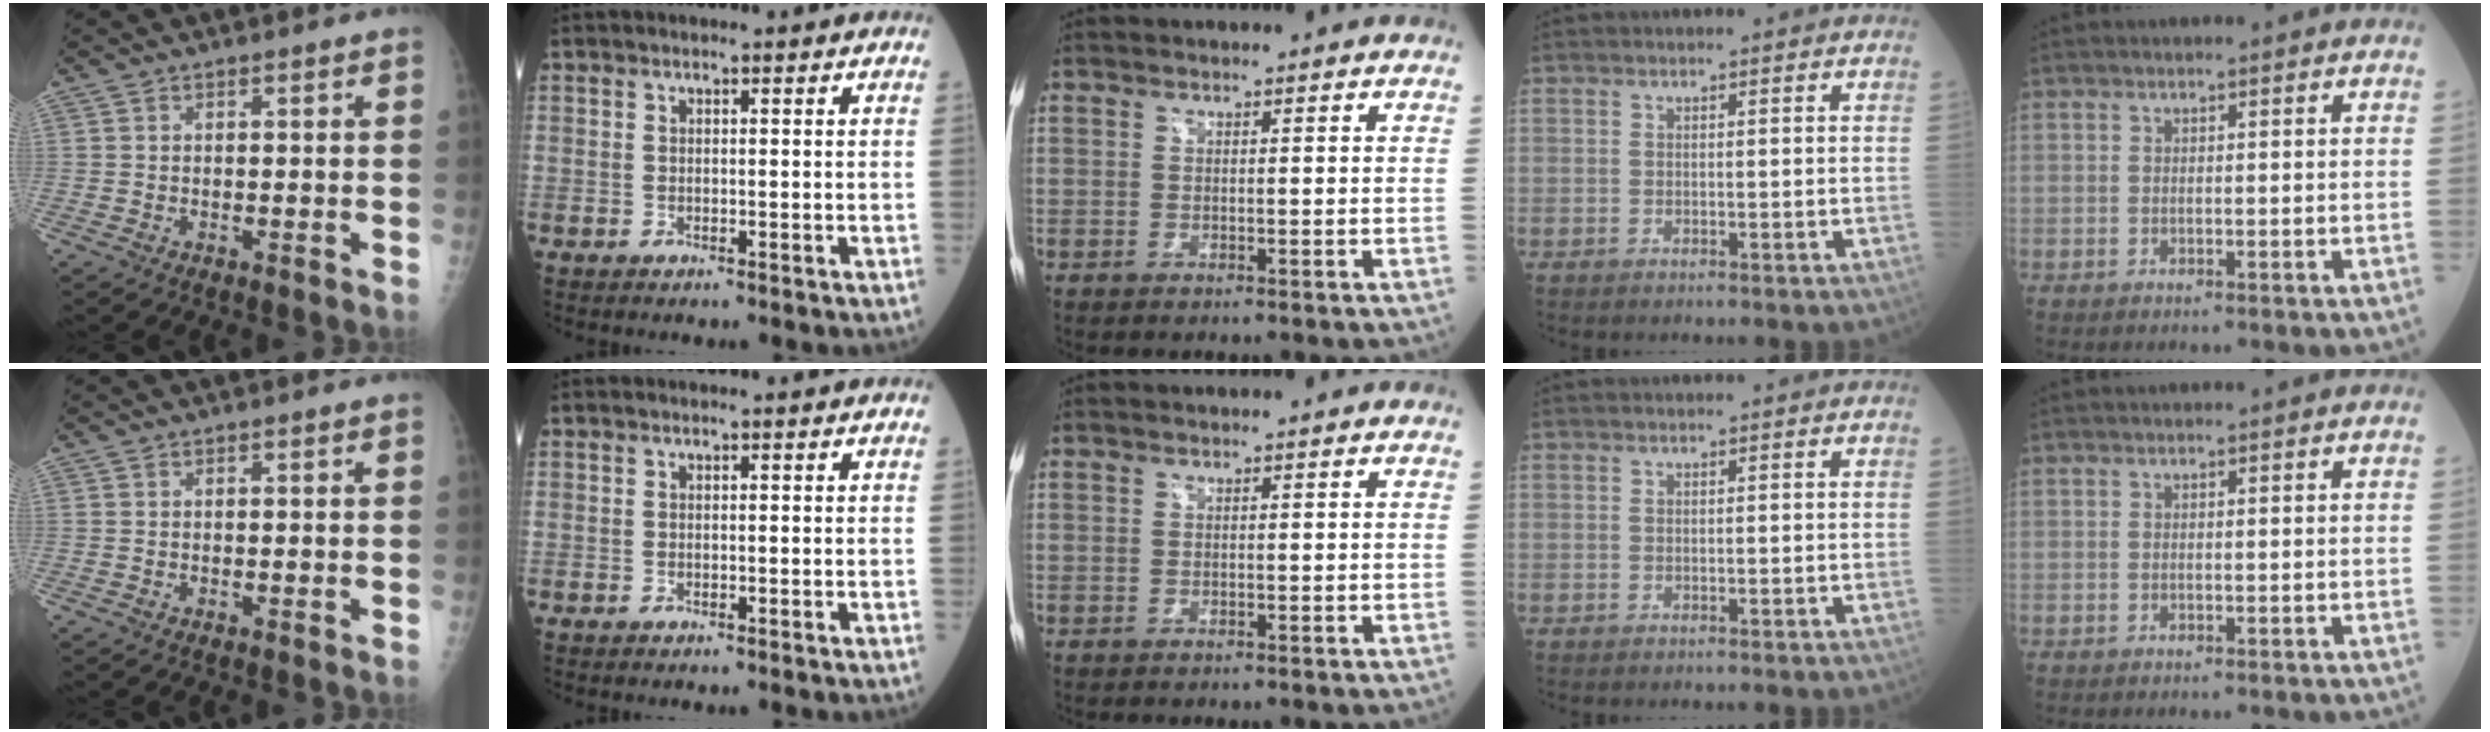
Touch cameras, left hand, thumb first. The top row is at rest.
{}